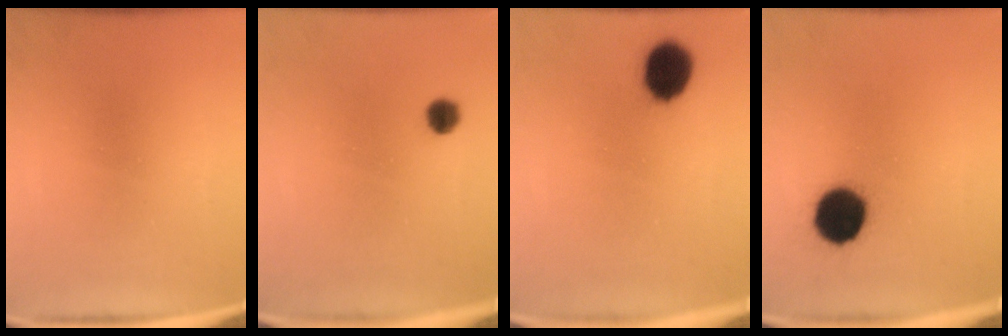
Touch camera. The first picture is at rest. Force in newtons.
{"total": 2.6}
{"total": 8.7}
{"total": 10.5}